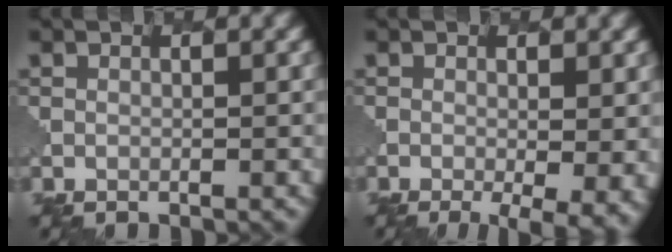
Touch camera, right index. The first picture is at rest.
{"total": 5.5, "force": [-1.6, 1.9, 4.9], "torque": [-0.068, -0.018, -0.007]}